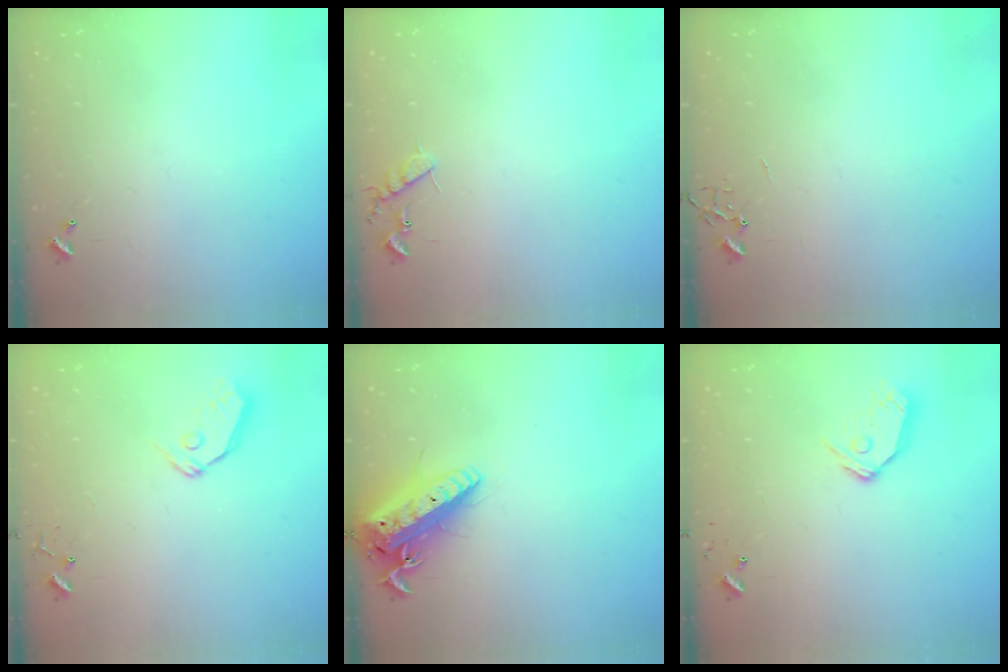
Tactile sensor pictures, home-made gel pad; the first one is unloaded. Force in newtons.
{"total": 7.6, "press": 7.6, "slide": 0.4}
{"total": 0.0}
{"total": 7.3, "press": 7.2, "slide": 0.8}
{"total": 16.9, "press": 16.6, "slide": 3.2}
{"total": 10.1, "press": 10.1, "slide": 1.2}